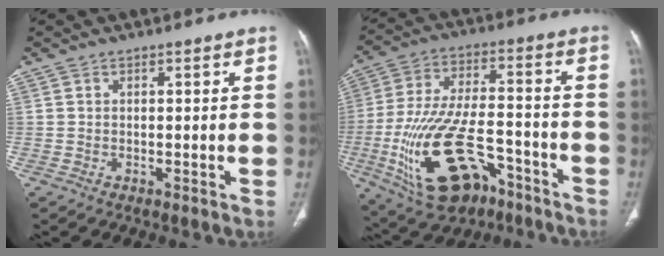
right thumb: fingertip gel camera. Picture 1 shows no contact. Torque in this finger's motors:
{"motor_torque": [2.54, 0.92, 2.07, -0.70, 0.69]}